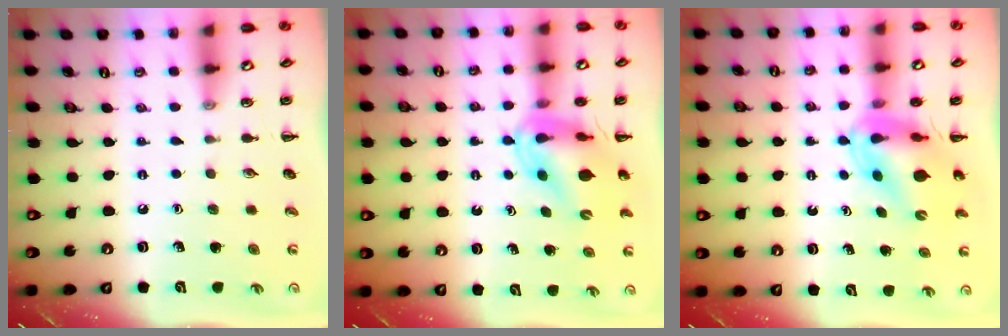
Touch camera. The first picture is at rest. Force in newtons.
{"total": 11.6, "press": 11.0, "slide": 3.5}
{"total": 10.7, "press": 10.1, "slide": 3.4}